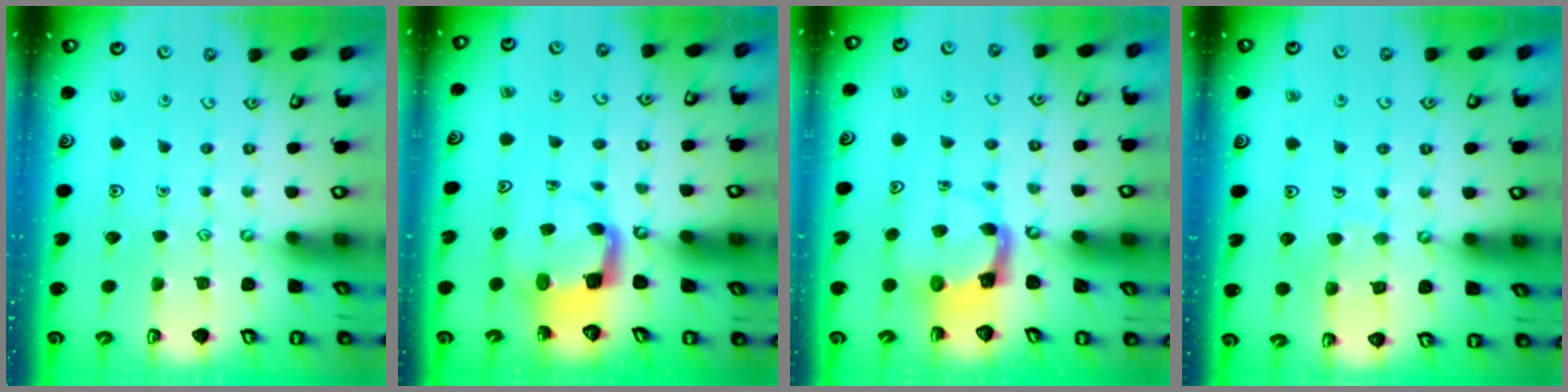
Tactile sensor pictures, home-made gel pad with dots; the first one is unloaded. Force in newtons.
{"total": 3.9, "press": 3.9, "slide": 0.2}
{"total": 3.9, "press": 3.8, "slide": 0.6}
{"total": 7.8, "press": 7.7, "slide": 0.5}